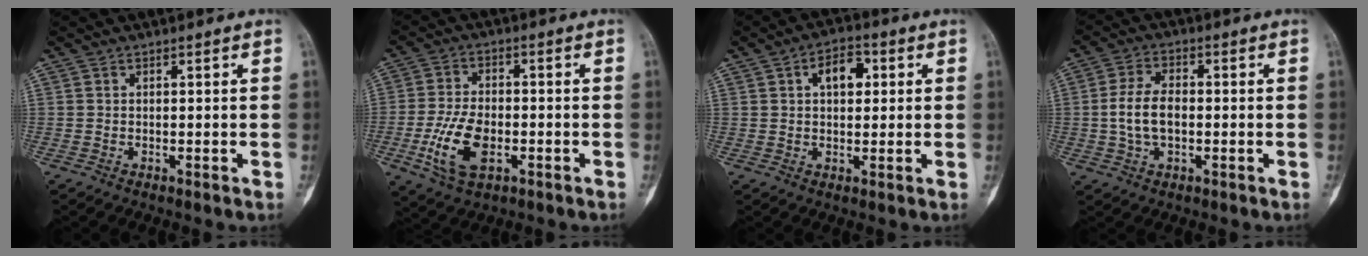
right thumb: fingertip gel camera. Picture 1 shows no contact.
{"total": 10.6, "force": [-3.3, 5.6, 8.3], "torque": [-0.169, 0.008, -0.057]}
{"total": 6.6, "force": [1.8, 4.0, 4.9], "torque": [-0.061, 0.008, 0.023]}
{"total": 7.5, "force": [-0.6, 4.4, 6.0], "torque": [-0.120, 0.013, -0.012]}